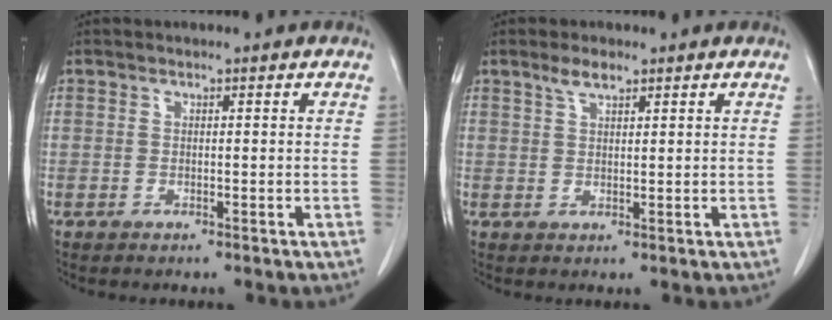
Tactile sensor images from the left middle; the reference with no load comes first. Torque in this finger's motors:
{"motor_torque": [0.43, -0.17, -0.07, -0.01]}